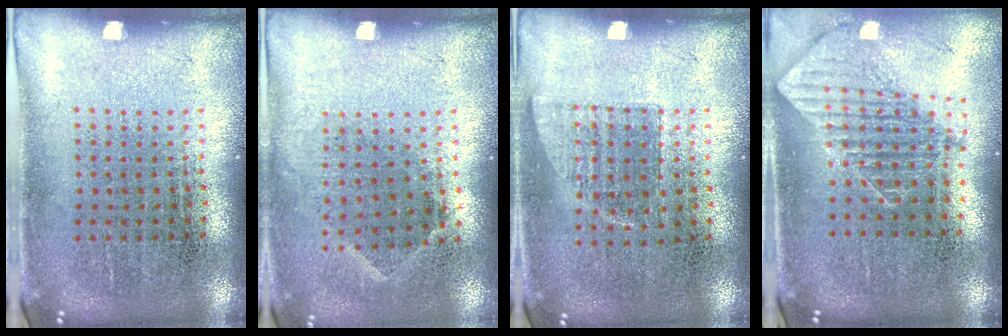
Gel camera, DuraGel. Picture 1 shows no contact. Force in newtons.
{"total": 0.8, "press": 0.6, "slide": 0.5}
{"total": 0.7, "press": 0.6, "slide": 0.2}
{"total": 1.8, "press": 1.4, "slide": 1.0}